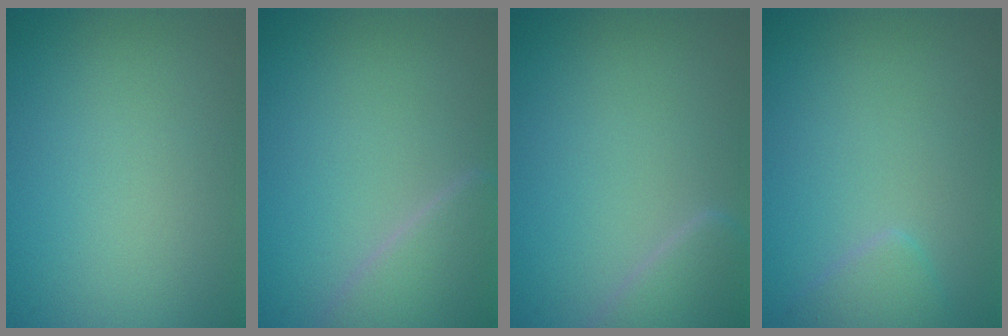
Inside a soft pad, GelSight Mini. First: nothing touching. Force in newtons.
{"total": 3.3, "press": 3.3, "slide": 0.2}
{"total": 2.4, "press": 2.4, "slide": 0.1}
{"total": 1.5, "press": 1.5, "slide": 0.1}